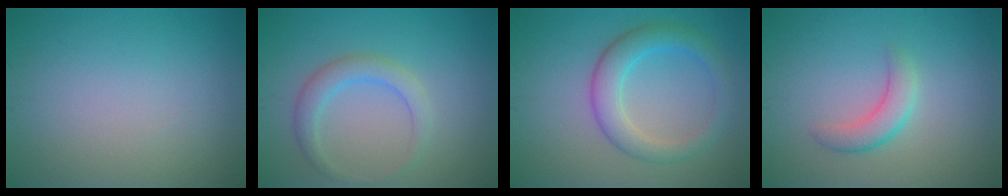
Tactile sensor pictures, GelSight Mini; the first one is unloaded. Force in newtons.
{"total": 2.8, "press": 2.8, "slide": 0.0}
{"total": 4.3, "press": 4.3, "slide": 0.1}
{"total": 2.6, "press": 2.6, "slide": 0.1}